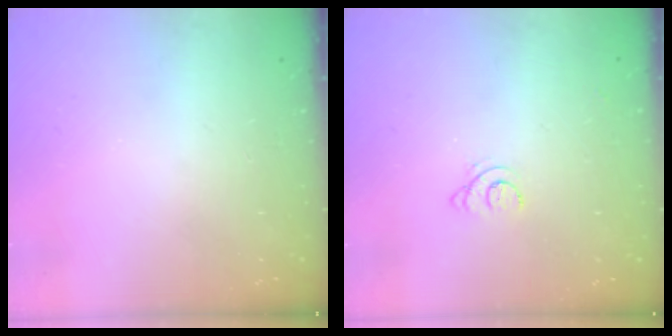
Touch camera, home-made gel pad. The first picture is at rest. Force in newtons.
{"total": 4.1, "press": 4.1, "slide": 0.4}